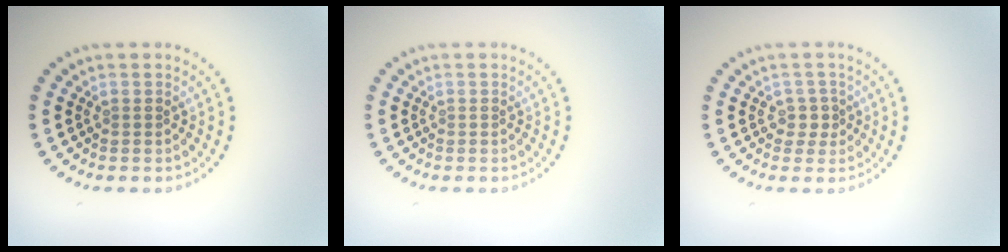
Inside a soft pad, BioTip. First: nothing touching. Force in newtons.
{"total": 0.0}
{"total": 1.6, "press": 1.3, "slide": 0.9}